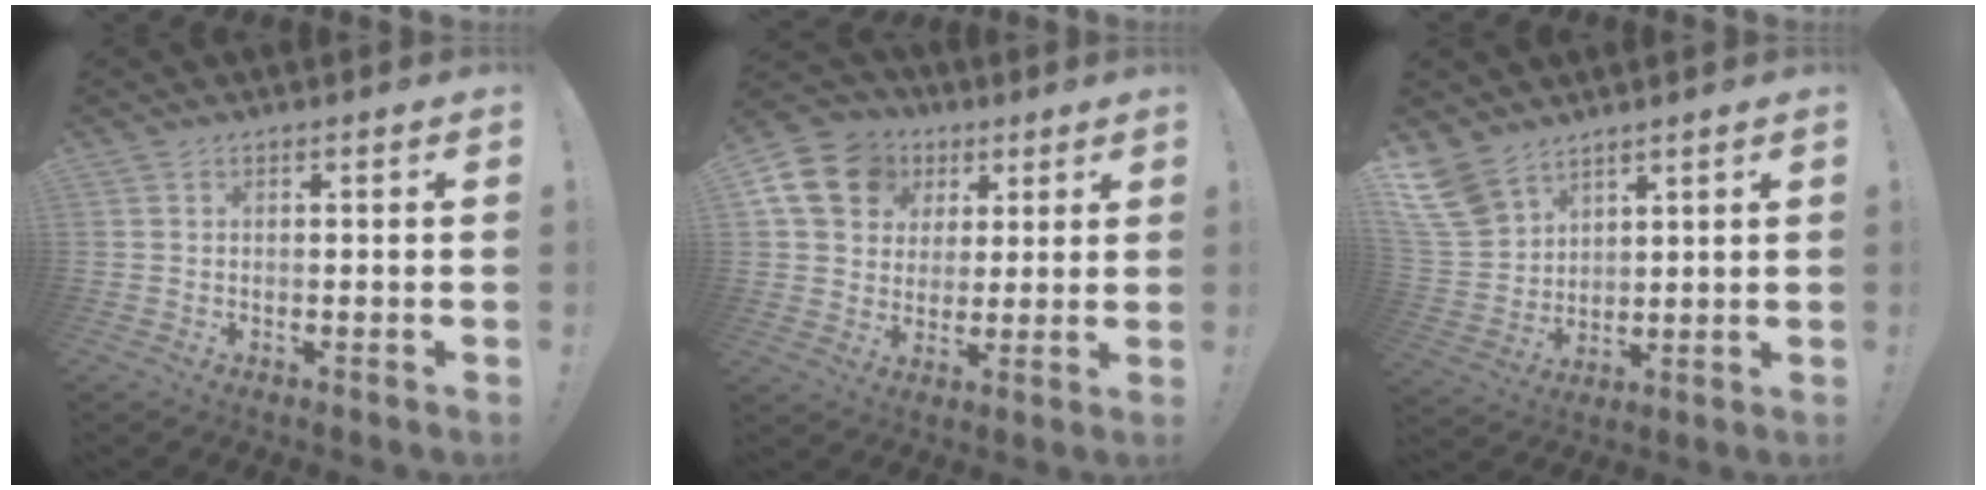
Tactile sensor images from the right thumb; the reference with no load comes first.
{"total": 15.8, "force": [6.1, 12.9, 6.8], "torque": [-0.097, -0.020, 0.129]}
{"total": 11.2, "force": [8.3, 6.5, 3.8], "torque": [-0.075, -0.058, 0.166]}